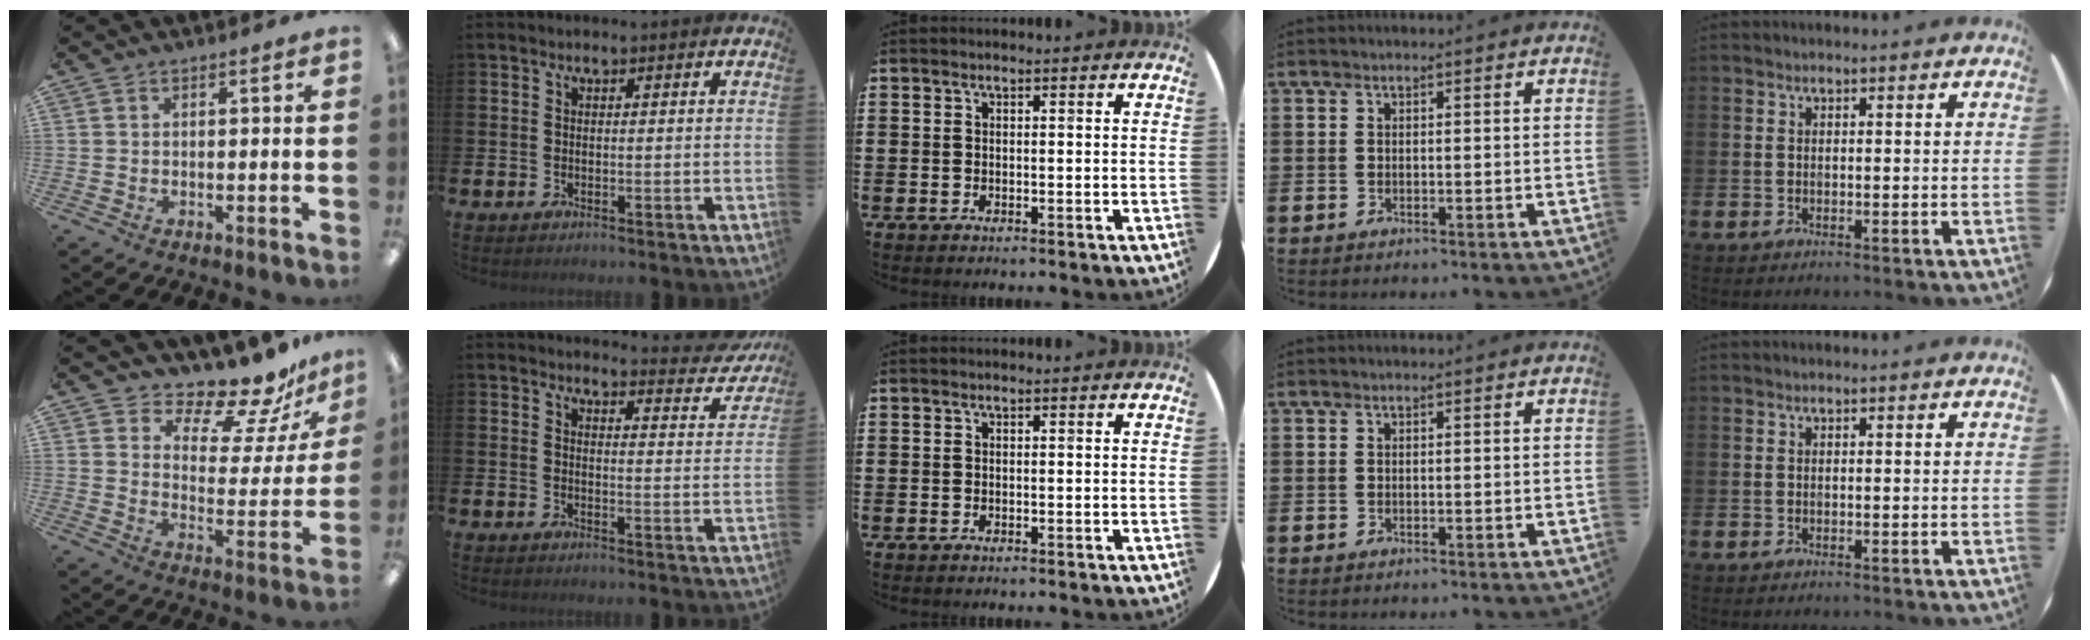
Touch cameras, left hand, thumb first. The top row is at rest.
{"thumb": {"total": 12.6, "force": [11.4, 3.7, 4.0], "torque": [-0.058, -0.107, 0.195]}, "index": {"total": 3.2, "force": [3.1, 0.4, 0.3], "torque": [0.003, -0.030, 0.049]}}